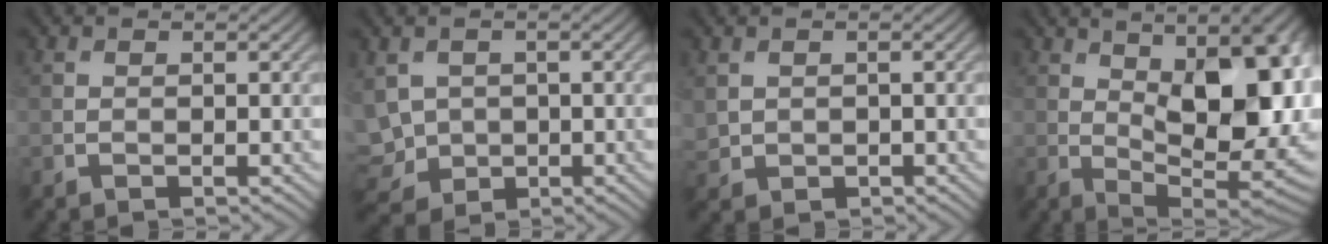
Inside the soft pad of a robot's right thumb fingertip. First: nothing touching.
{"total": 5.5, "force": [-0.4, 4.6, 2.9], "torque": [-0.087, -0.012, -0.014]}
{"total": 1.9, "force": [0.2, 1.7, 0.7], "torque": [-0.025, -0.008, 0.006]}
{"total": 18.5, "force": [3.0, 8.6, 16.1], "torque": [-0.212, 0.019, 0.048]}